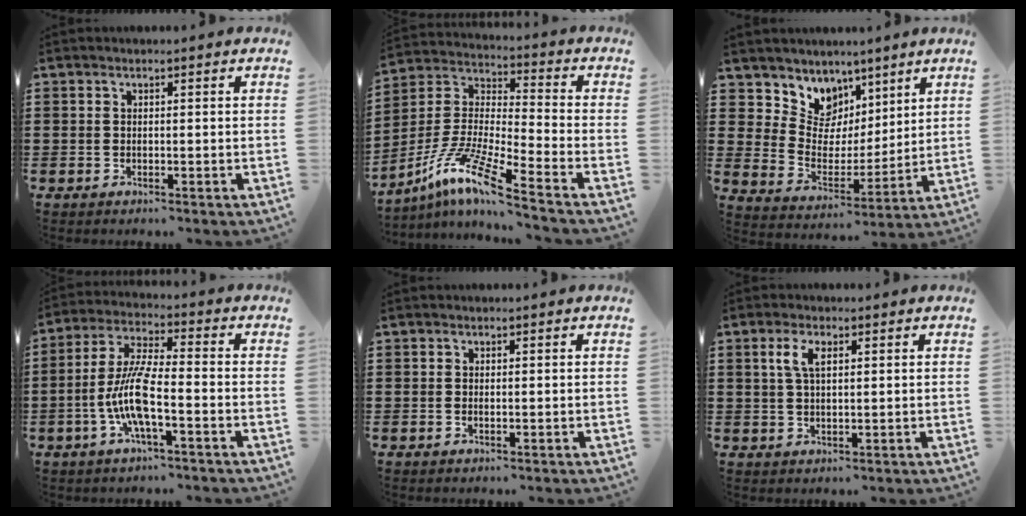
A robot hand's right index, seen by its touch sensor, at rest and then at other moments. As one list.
[{"total": 10.2, "force": [-8.0, -0.1, 6.4], "torque": [-0.153, -0.018, -0.172]}, {"total": 7.6, "force": [5.2, 5.5, 0.1], "torque": [-0.044, -0.061, 0.095]}, {"total": 8.5, "force": [-2.9, 1.8, 7.8], "torque": [-0.186, -0.013, -0.066]}, {"total": 0.0}, {"total": 3.8, "force": [1.3, 1.6, 3.2], "torque": [-0.070, 0.009, 0.021]}]